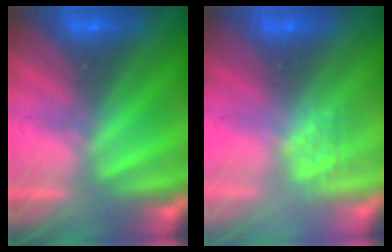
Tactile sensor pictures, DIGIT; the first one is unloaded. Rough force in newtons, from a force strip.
{"total": 2.6}